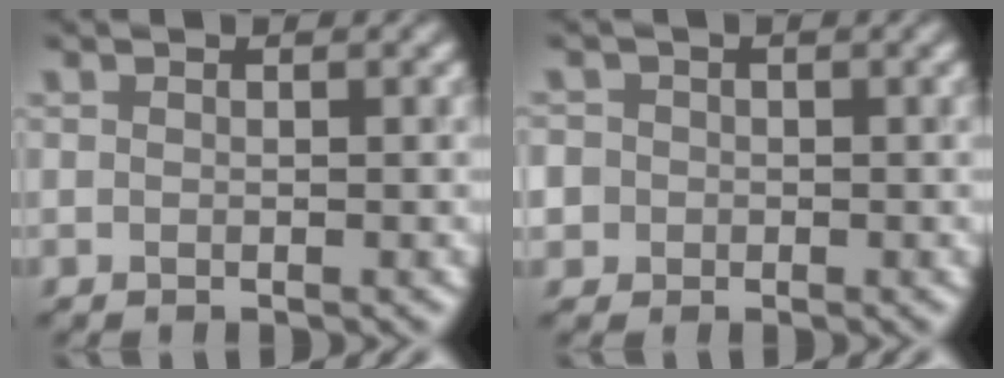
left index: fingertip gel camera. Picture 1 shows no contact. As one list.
[{"total": 3.7, "force": [-0.7, 3.5, 0.8], "torque": [-0.008, 0.009, -0.043]}]